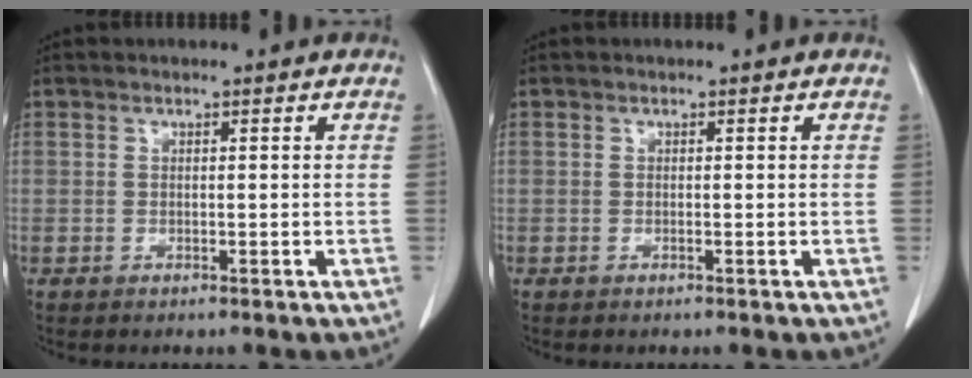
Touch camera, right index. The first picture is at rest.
{"total": 0.0}